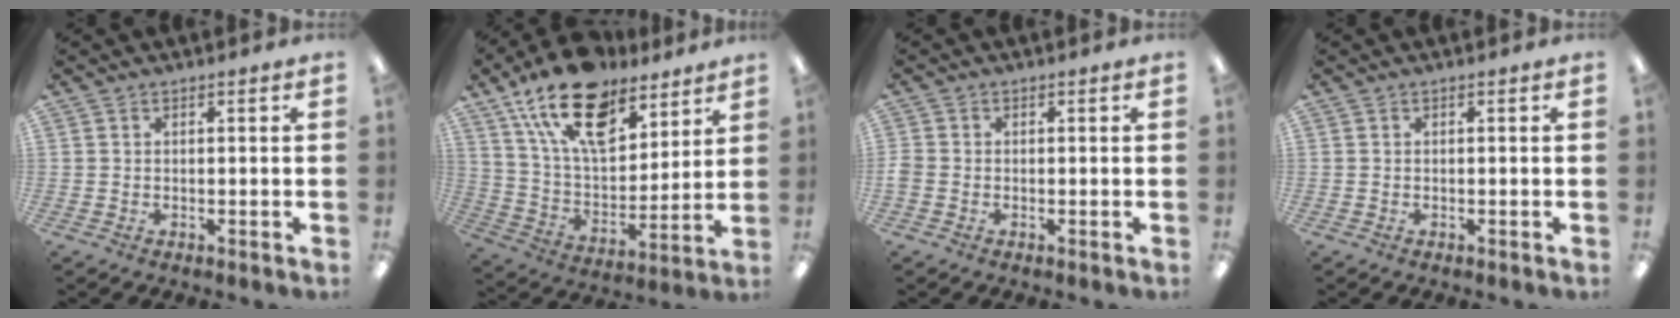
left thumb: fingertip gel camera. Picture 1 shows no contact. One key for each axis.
{"total": 20.7, "fx": 13.7, "fy": 10.5, "fz": 11.3, "tx": -0.201, "ty": -0.073, "tz": 0.247}
{"total": 1.5, "fx": -0.4, "fy": 1.2, "fz": 0.7, "tx": -0.010, "ty": 0.002, "tz": -0.007}
{"total": 0.0}